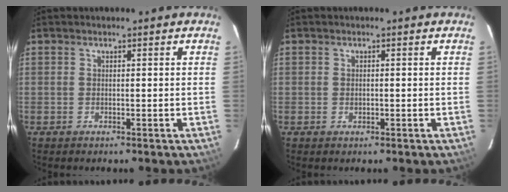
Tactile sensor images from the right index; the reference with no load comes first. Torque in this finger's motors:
{"motor_torque": [-0.10, 0.01, -0.02, 0.00]}